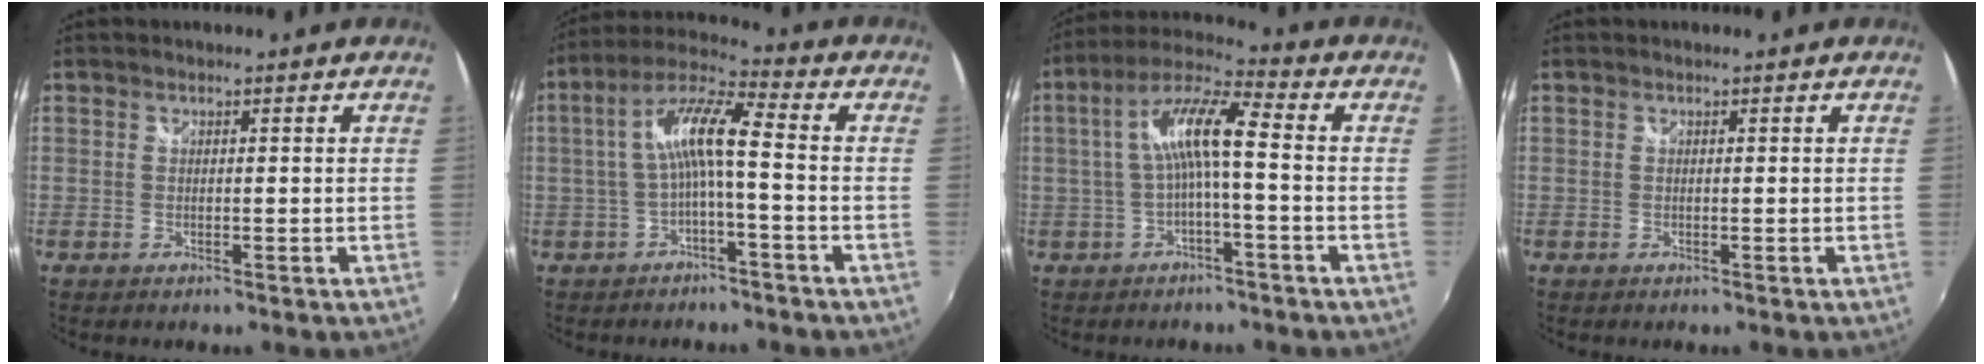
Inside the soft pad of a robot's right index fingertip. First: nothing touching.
{"total": 8.9, "force": [-1.4, 1.2, 8.7], "torque": [-0.187, 0.021, -0.025]}
{"total": 9.2, "force": [-0.9, 1.4, 9.1], "torque": [-0.191, 0.022, -0.015]}
{"total": 0.0}